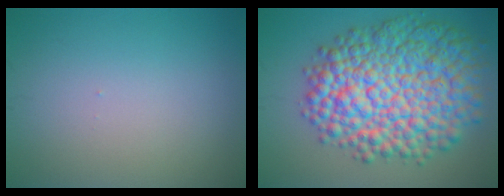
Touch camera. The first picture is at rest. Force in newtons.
{"total": 12.9, "press": 12.8, "slide": 0.3}